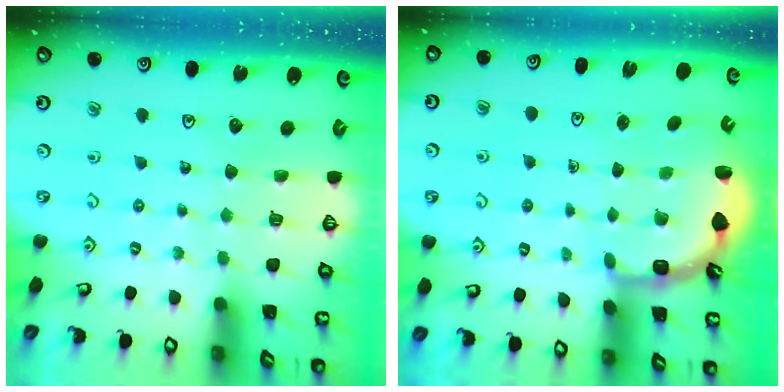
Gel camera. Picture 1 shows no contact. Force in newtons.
{"total": 3.2, "press": 2.4, "slide": 2.1}